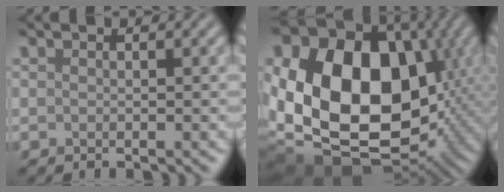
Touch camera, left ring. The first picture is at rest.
{"total": 20.0, "force": [0.5, 14.4, 13.9], "torque": [-0.277, -0.019, 0.025]}